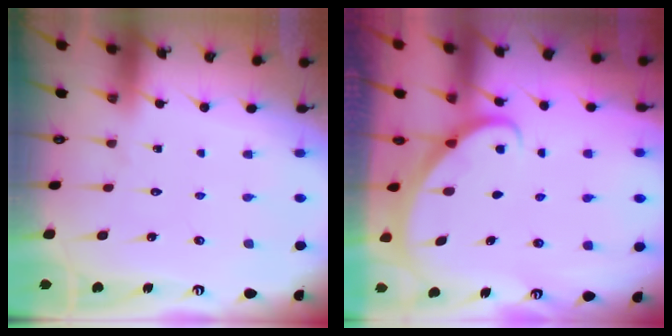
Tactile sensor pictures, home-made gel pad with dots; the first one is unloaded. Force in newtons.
{"total": 2.3, "press": 2.3, "slide": 0.1}